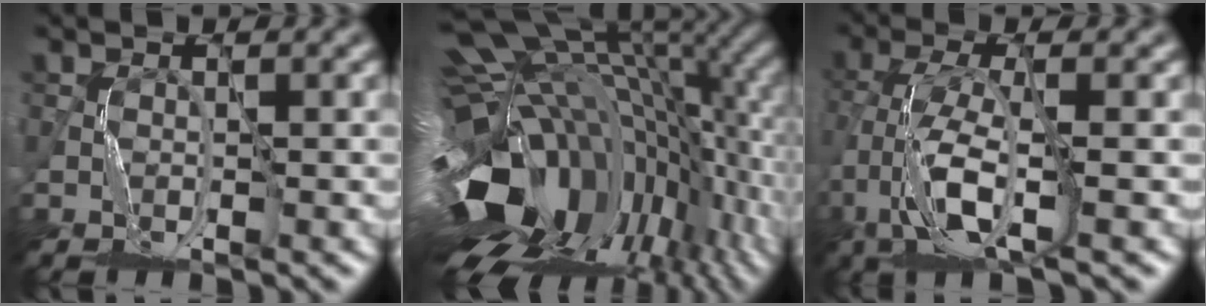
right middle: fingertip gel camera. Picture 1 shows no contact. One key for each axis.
{"total": 18.2, "fx": -2.8, "fy": 11.2, "fz": 14.0, "tx": -0.264, "ty": -0.051, "tz": -0.010}
{"total": 6.1, "fx": -2.0, "fy": 2.0, "fz": 5.4, "tx": -0.125, "ty": 0.004, "tz": -0.044}